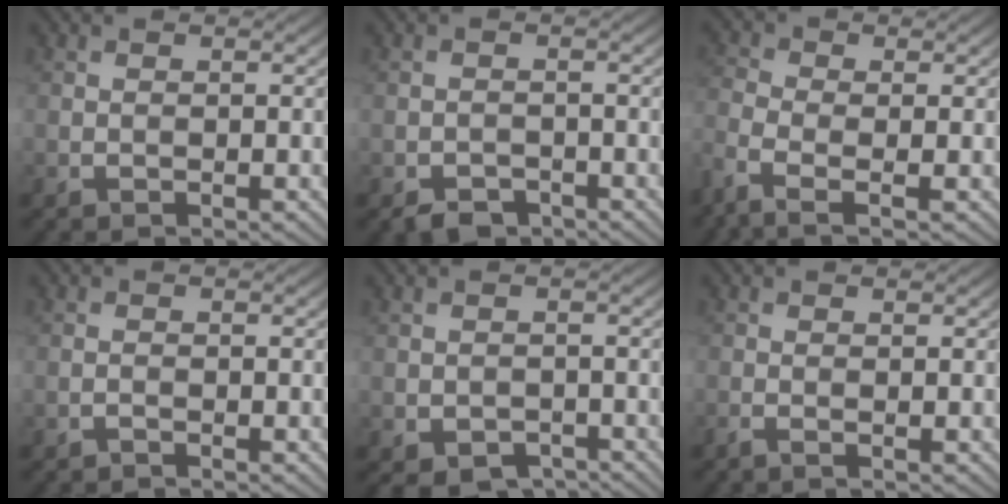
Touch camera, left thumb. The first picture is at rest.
{"total": 1.7, "force": [-1.5, 0.8, 0.1], "torque": [0.003, 0.002, -0.031]}
{"total": 5.3, "force": [-2.9, 2.2, 3.8], "torque": [-0.105, -0.013, -0.068]}
{"total": 0.6, "force": [-0.5, -0.1, 0.2], "torque": [-0.002, 0.005, -0.013]}
{"total": 2.1, "force": [-1.5, 1.3, 0.7], "torque": [-0.011, -0.004, -0.020]}
{"total": 0.7, "force": [-0.3, -0.1, 0.6], "torque": [-0.018, 0.003, -0.012]}